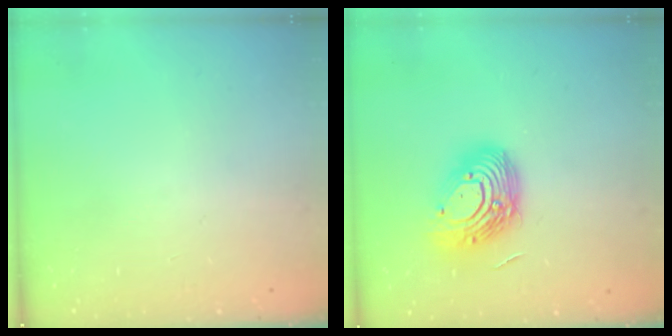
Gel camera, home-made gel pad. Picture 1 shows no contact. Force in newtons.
{"total": 15.2, "press": 15.1, "slide": 1.4}